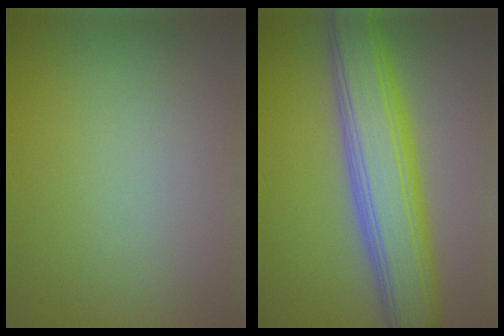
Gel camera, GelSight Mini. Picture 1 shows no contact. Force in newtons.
{"total": 8.0, "press": 8.0, "slide": 0.2}